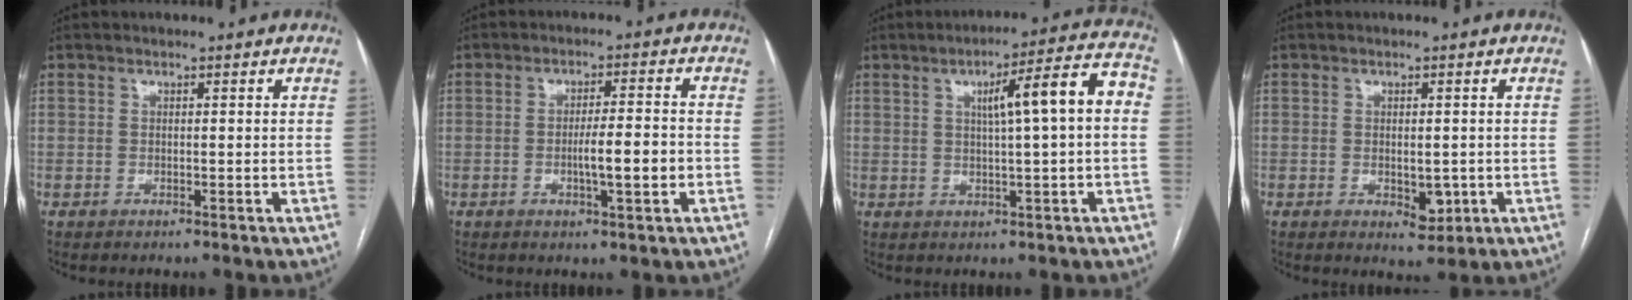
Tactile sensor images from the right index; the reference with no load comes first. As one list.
[{"total": 5.9, "force": [-1.5, 0.5, 5.7], "torque": [-0.095, 0.000, -0.021]}, {"total": 10.4, "force": [1.3, 0.5, 10.4], "torque": [-0.144, 0.029, 0.015]}, {"total": 3.5, "force": [-0.7, 2.0, 2.8], "torque": [-0.035, -0.006, 0.000]}]